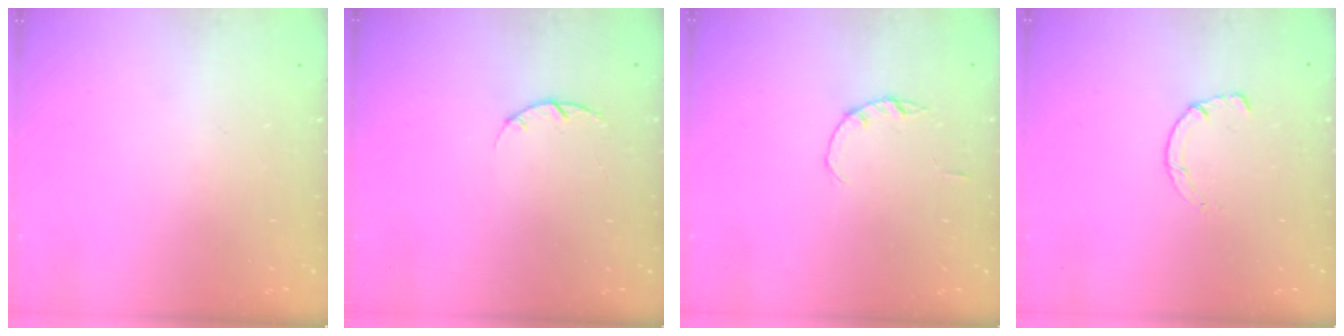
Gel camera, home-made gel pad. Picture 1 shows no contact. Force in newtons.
{"total": 2.0, "press": 1.9, "slide": 0.4}
{"total": 1.4, "press": 1.3, "slide": 0.3}
{"total": 1.4, "press": 1.4, "slide": 0.3}